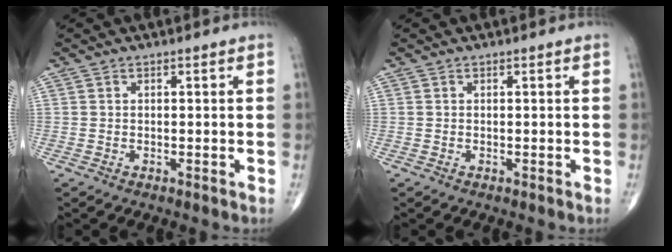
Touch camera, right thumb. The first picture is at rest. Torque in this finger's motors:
{"motor_torque": [0.20, 0.06, -0.04, -0.17, 0.04]}